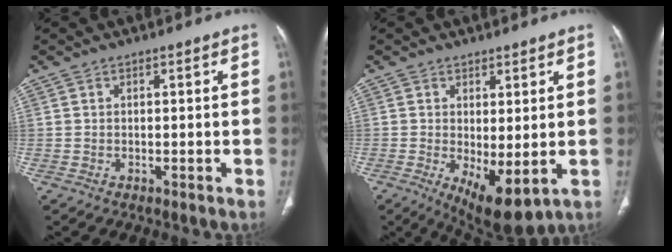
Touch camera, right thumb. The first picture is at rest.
{"total": 8.7, "force": [-1.5, 3.5, 7.9], "torque": [-0.125, -0.020, -0.007]}